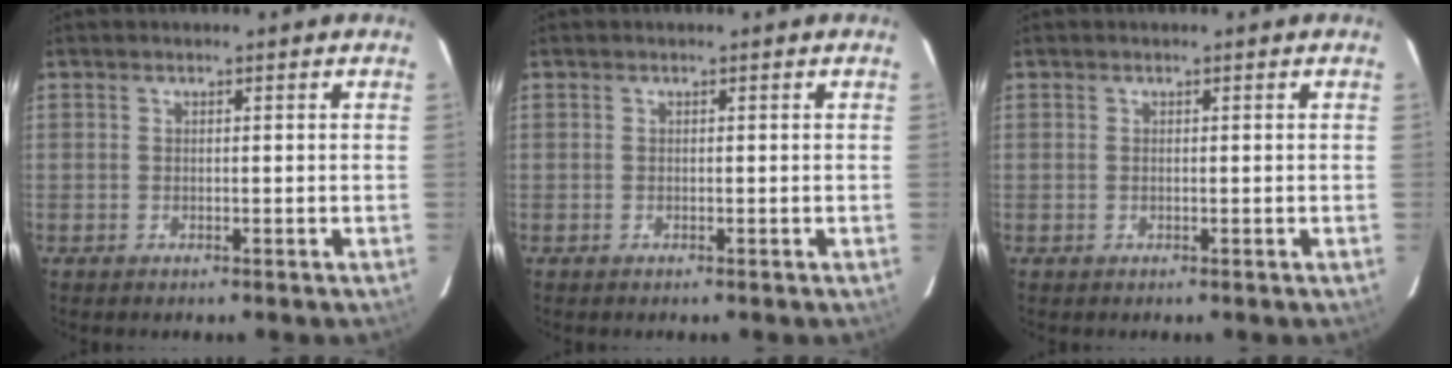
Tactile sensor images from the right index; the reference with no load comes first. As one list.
[{"total": 0.0}, {"total": 0.0}]